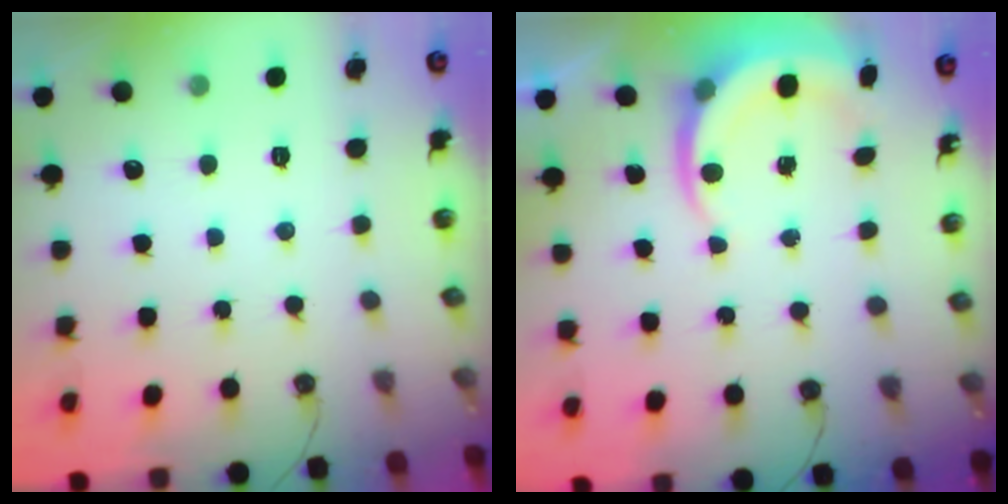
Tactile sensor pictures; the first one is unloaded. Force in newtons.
{"total": 6.2, "press": 6.1, "slide": 1.3}